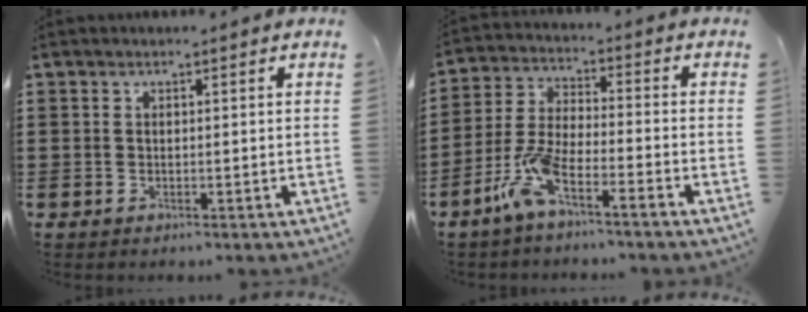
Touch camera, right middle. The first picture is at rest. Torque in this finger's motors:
{"motor_torque": [1.74, -0.40, 0.82, 0.16]}